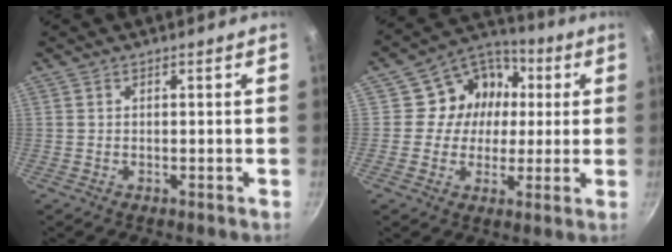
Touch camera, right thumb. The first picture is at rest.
{"total": 7.7, "force": [0.8, 7.2, 2.9], "torque": [0.005, 0.010, -0.003]}